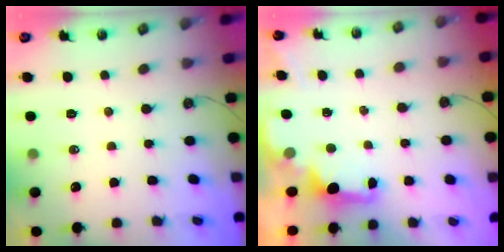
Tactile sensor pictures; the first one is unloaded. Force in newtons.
{"total": 2.8, "press": 2.8, "slide": 0.5}